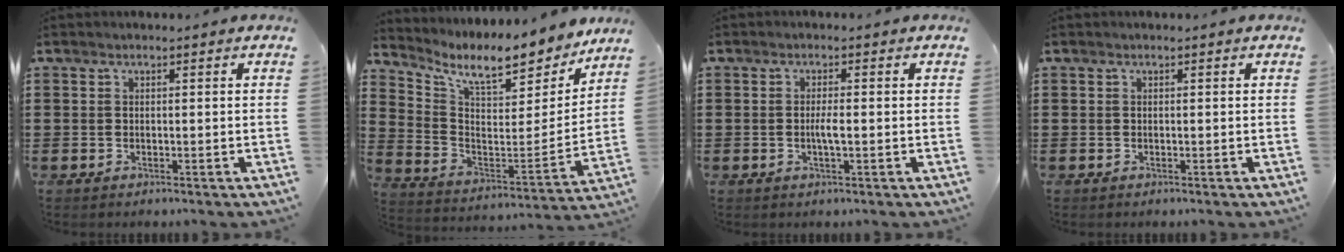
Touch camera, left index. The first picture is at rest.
{"total": 9.7, "force": [8.0, 2.2, 5.0], "torque": [-0.119, -0.060, 0.130]}
{"total": 2.3, "force": [-0.2, 0.3, 2.3], "torque": [-0.048, -0.003, -0.007]}
{"total": 0.0}